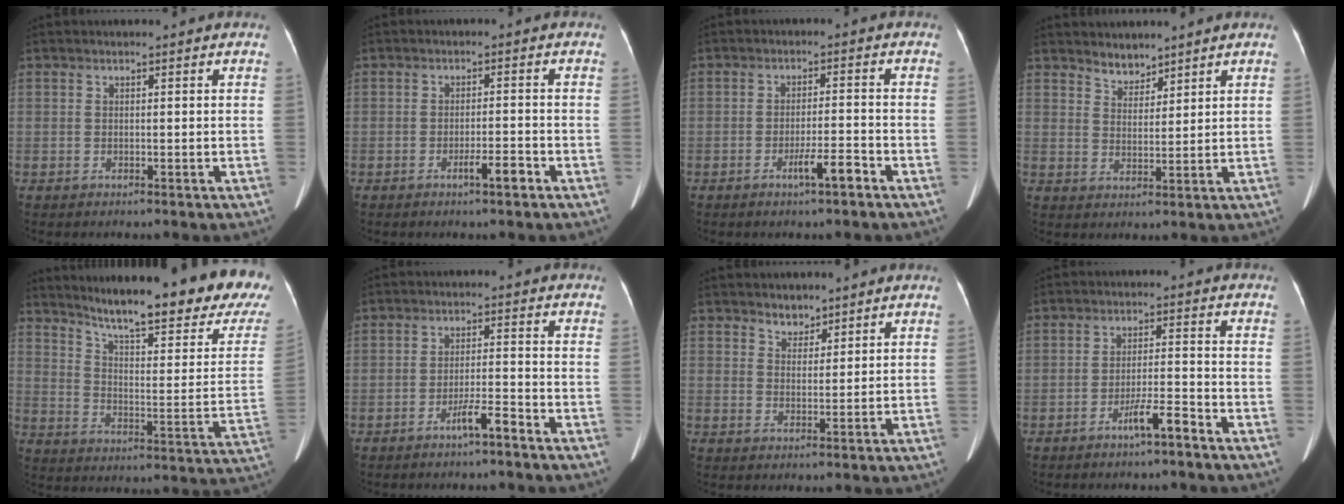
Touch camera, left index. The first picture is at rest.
{"total": 3.0, "force": [-1.9, 0.3, 2.3], "torque": [-0.037, -0.001, -0.030]}
{"total": 4.1, "force": [-2.6, 0.2, 3.2], "torque": [-0.056, -0.002, -0.044]}
{"total": 3.2, "force": [3.0, 1.2, 0.4], "torque": [-0.006, 0.004, 0.054]}
{"total": 26.5, "force": [21.6, 2.5, 15.1], "torque": [-0.225, -0.072, 0.284]}
{"total": 3.9, "force": [-2.9, 0.0, 2.6], "torque": [-0.047, -0.002, -0.051]}
{"total": 2.7, "force": [2.3, 1.3, 0.4], "torque": [-0.004, 0.002, 0.038]}
{"total": 4.4, "force": [-3.2, 0.1, 3.0], "torque": [-0.056, -0.002, -0.057]}